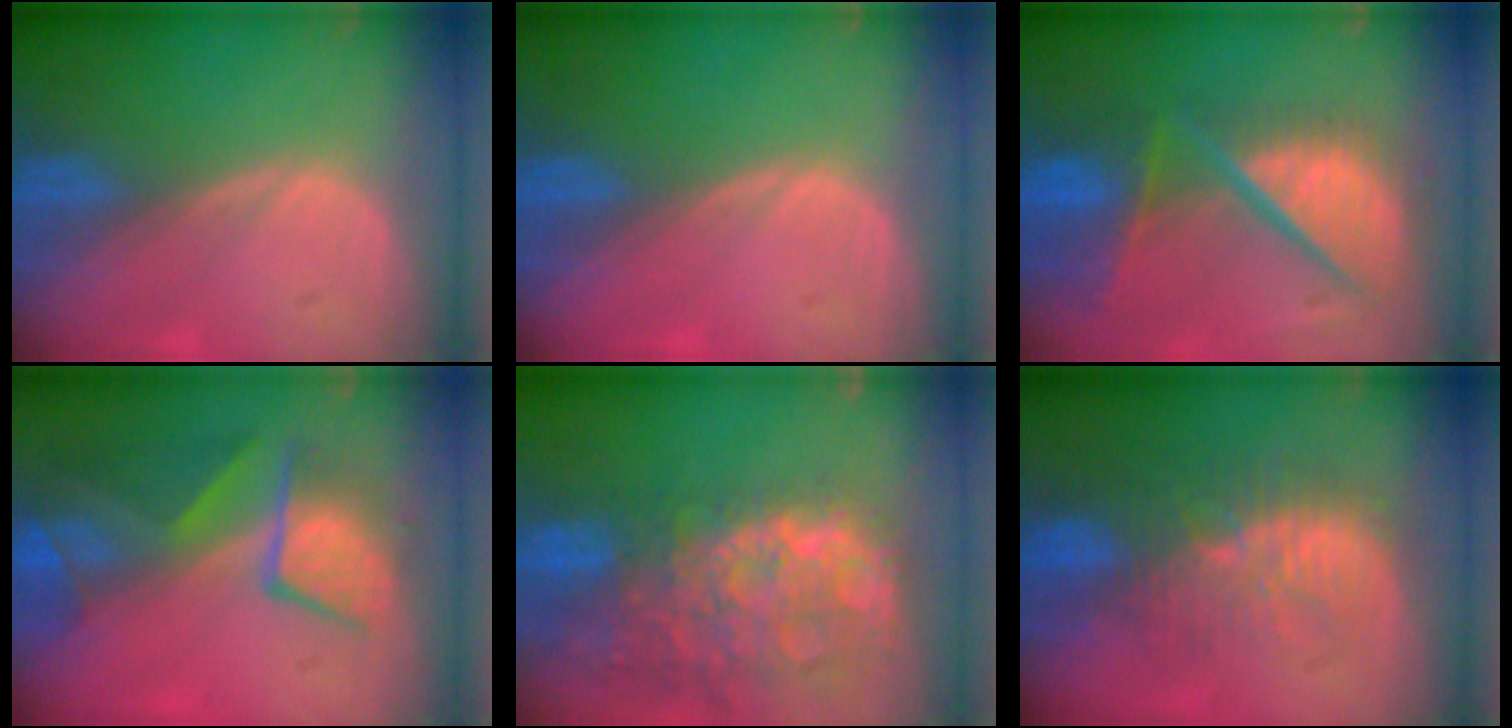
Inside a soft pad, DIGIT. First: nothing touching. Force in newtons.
{"total": 0.0}
{"total": 12.0, "press": 10.0, "slide": 6.6}
{"total": 10.1, "press": 8.7, "slide": 5.0}
{"total": 15.0, "press": 12.2, "slide": 8.7}
{"total": 9.3, "press": 9.0, "slide": 2.4}